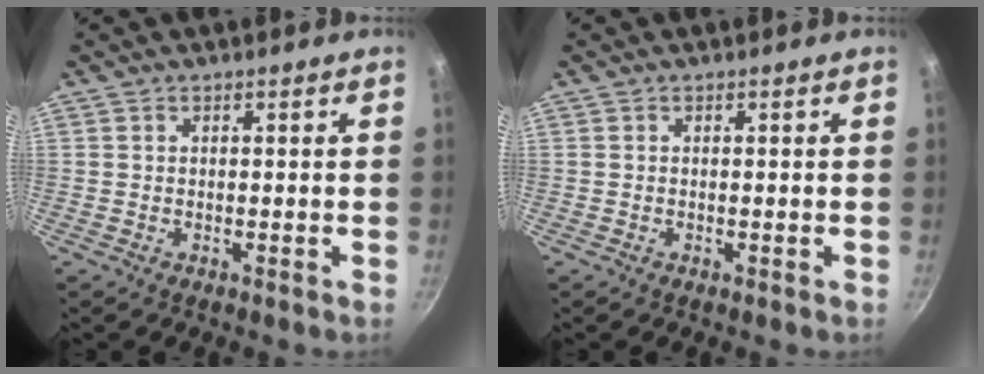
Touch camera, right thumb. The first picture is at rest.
{"total": 0.0}